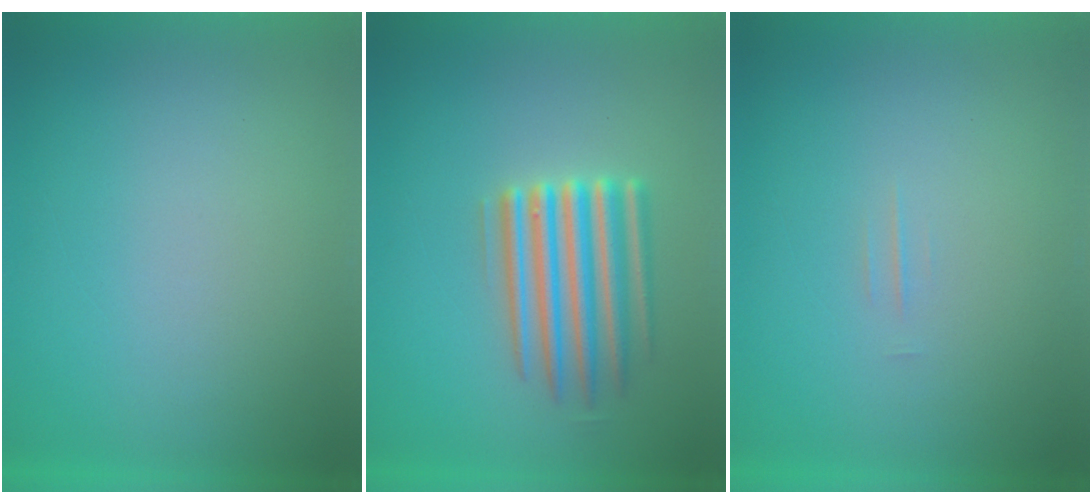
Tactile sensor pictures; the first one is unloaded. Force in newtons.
{"total": 5.7}
{"total": 1.3}